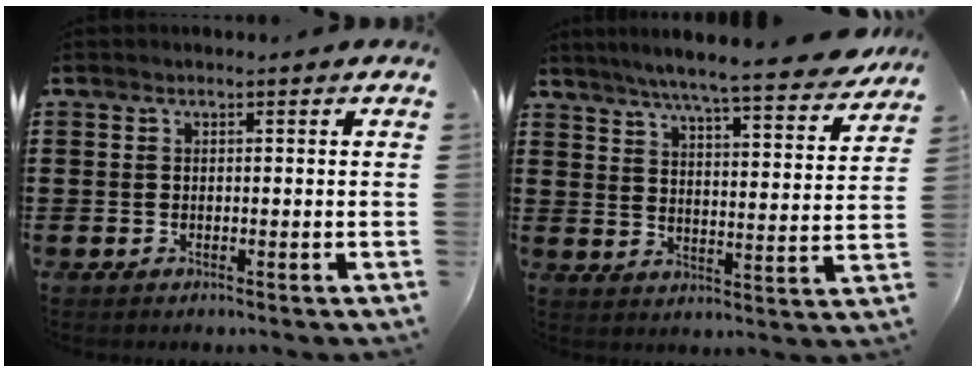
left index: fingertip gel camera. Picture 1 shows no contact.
{"total": 6.8, "force": [6.2, -0.6, 2.9], "torque": [-0.074, -0.045, 0.100]}